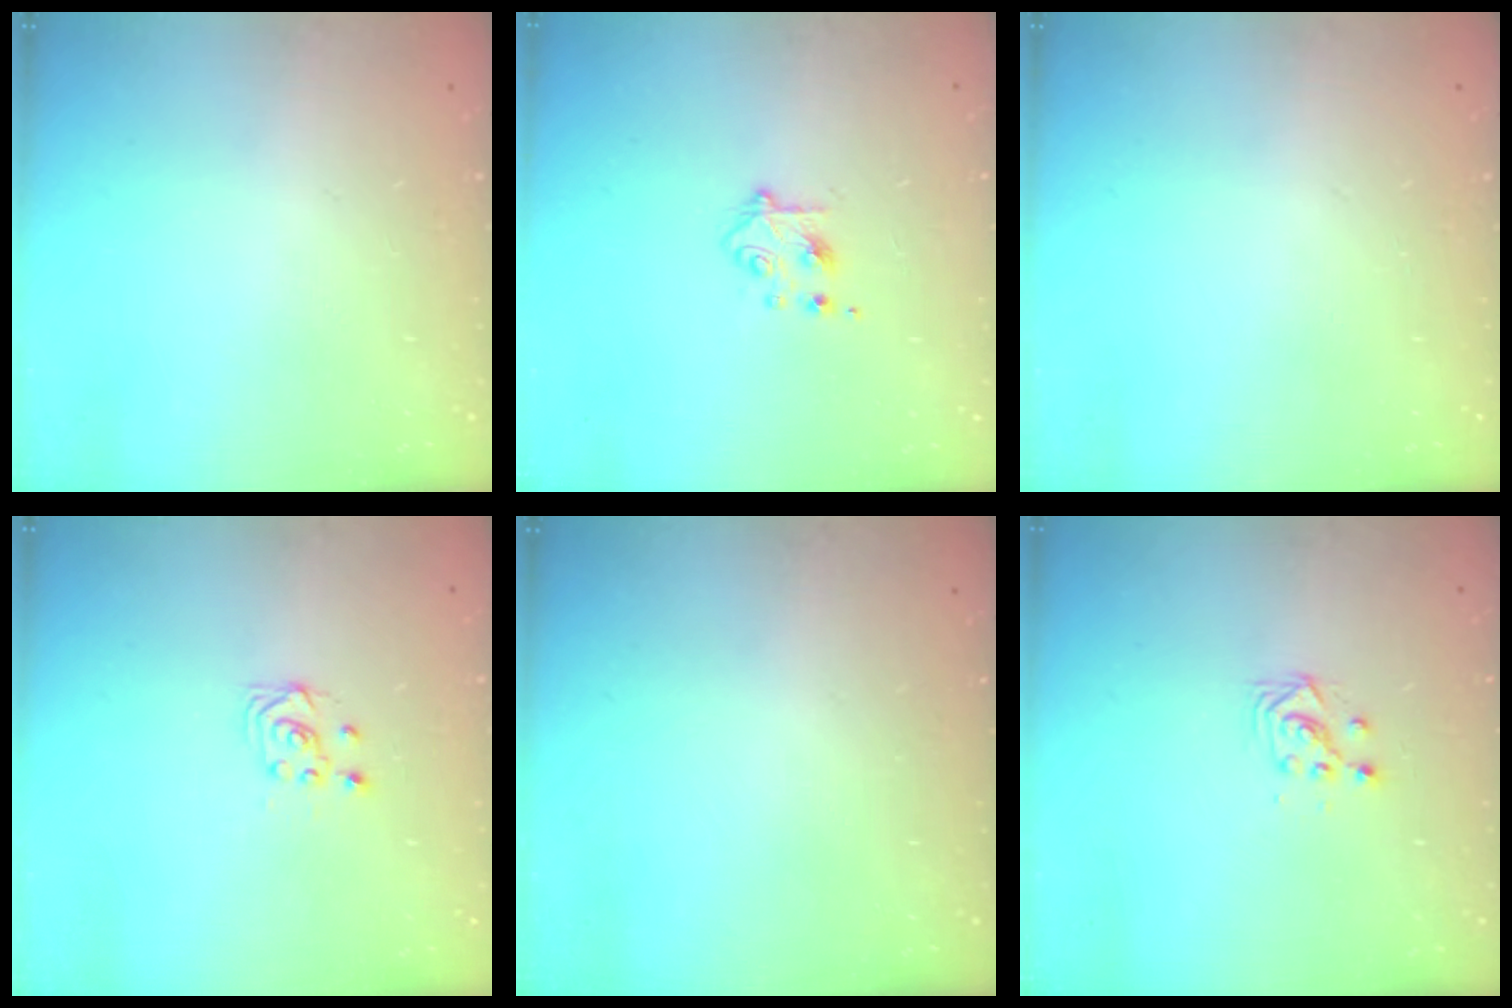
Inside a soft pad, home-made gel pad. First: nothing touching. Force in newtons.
{"total": 4.9, "press": 4.9, "slide": 0.7}
{"total": 0.0}
{"total": 2.7, "press": 2.4, "slide": 1.3}
{"total": 0.0}
{"total": 3.0, "press": 3.0, "slide": 0.2}